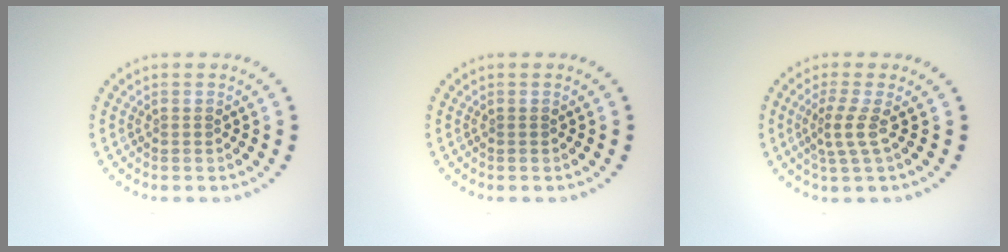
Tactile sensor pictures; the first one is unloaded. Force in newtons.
{"total": 0.0}
{"total": 2.2, "press": 1.5, "slide": 1.7}